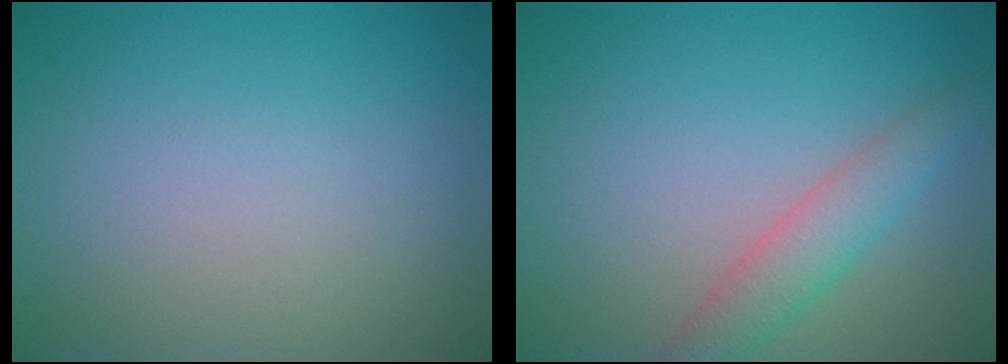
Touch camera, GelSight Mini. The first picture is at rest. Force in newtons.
{"total": 2.9, "press": 2.9, "slide": 0.1}